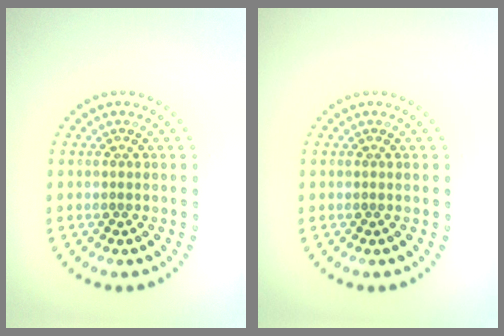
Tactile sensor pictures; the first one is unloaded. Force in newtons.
{"total": 0.0}